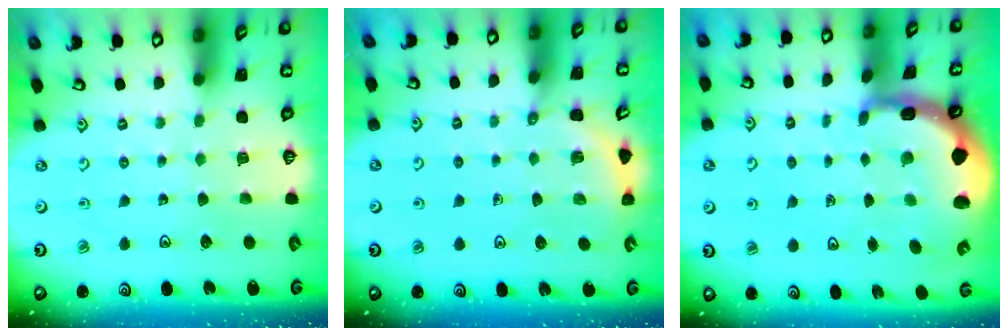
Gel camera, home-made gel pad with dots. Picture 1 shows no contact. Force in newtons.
{"total": 2.7, "press": 2.7, "slide": 0.2}
{"total": 3.8, "press": 3.6, "slide": 1.0}